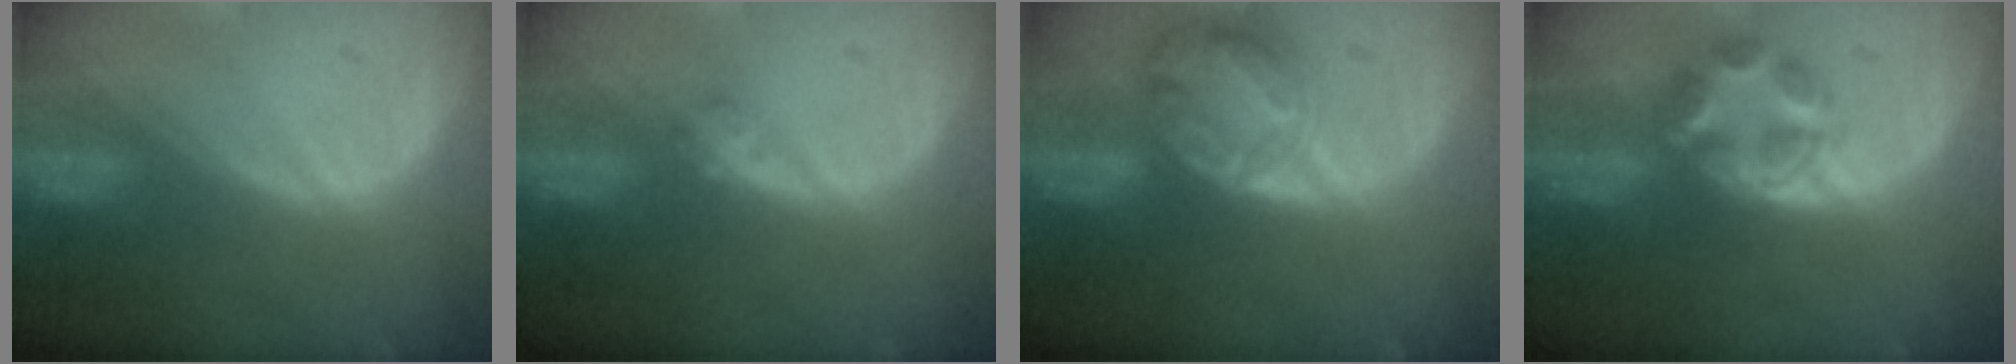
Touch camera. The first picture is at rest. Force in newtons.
{"total": 1.6, "press": 1.4, "slide": 0.8}
{"total": 8.3, "press": 7.0, "slide": 4.4}
{"total": 5.9, "press": 5.4, "slide": 2.2}